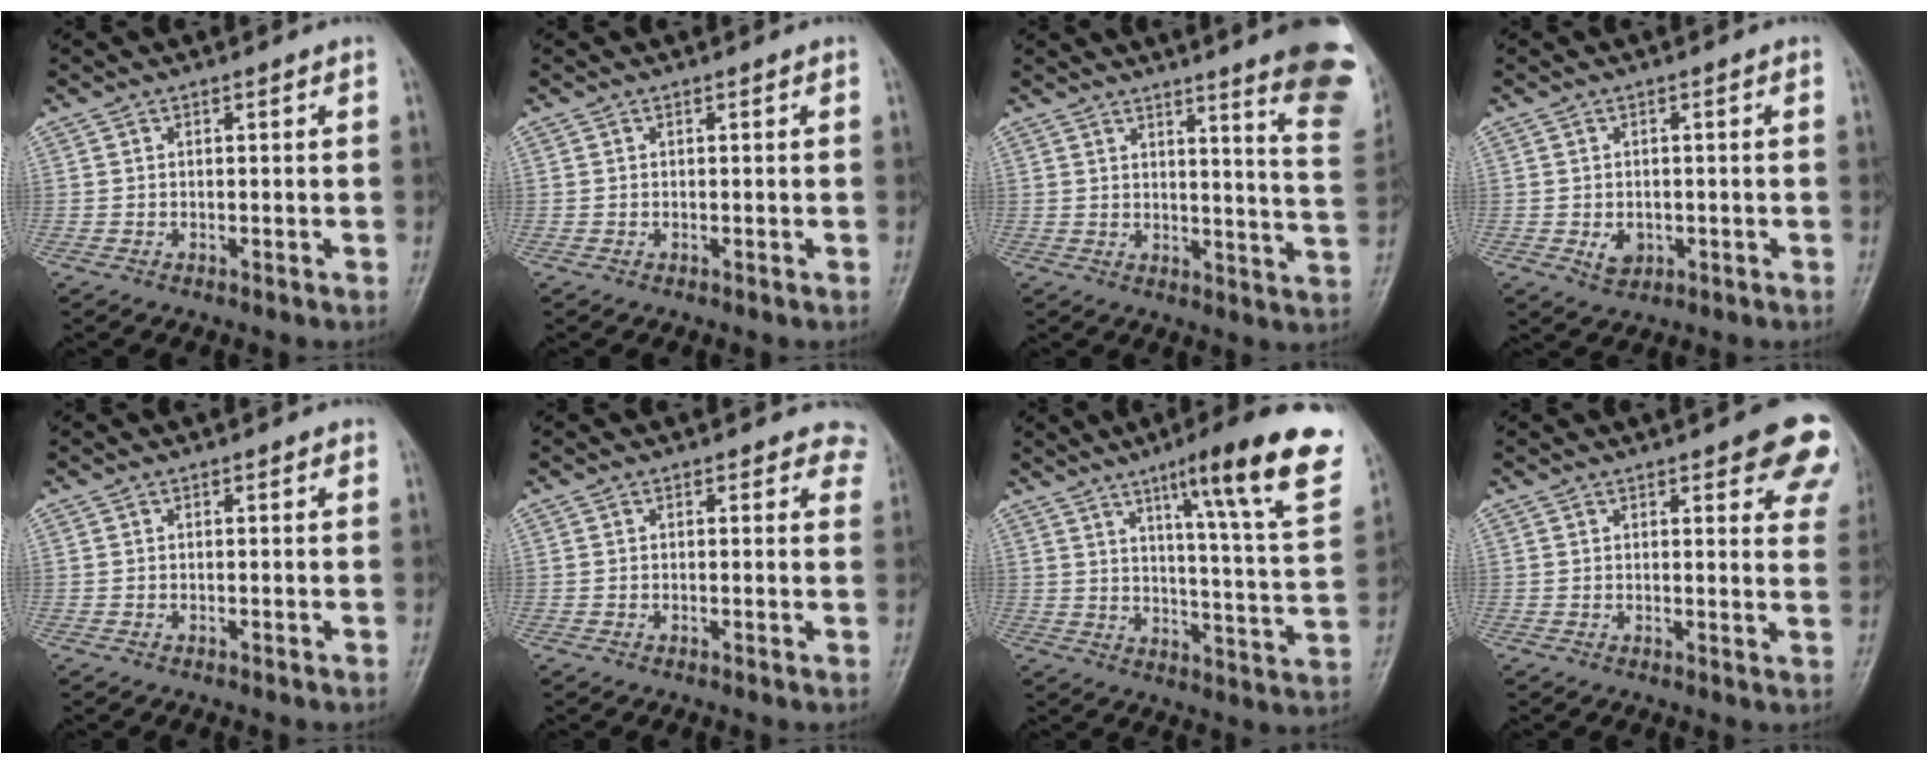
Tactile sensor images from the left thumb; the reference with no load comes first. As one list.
[{"total": 0.0}, {"total": 17.3, "force": [11.6, 1.7, 12.8], "torque": [-0.130, -0.079, 0.127]}, {"total": 3.0, "force": [-0.6, 2.3, 1.8], "torque": [-0.020, -0.001, -0.003]}, {"total": 0.7, "force": [0.4, 0.3, 0.5], "torque": [-0.007, -0.001, 0.003]}, {"total": 4.1, "force": [3.5, 1.9, 0.6], "torque": [0.032, -0.015, 0.016]}, {"total": 21.7, "force": [12.6, 2.3, 17.6], "torque": [-0.220, -0.050, 0.172]}, {"total": 12.5, "force": [7.3, 4.0, 9.3], "torque": [-0.077, -0.029, 0.075]}]